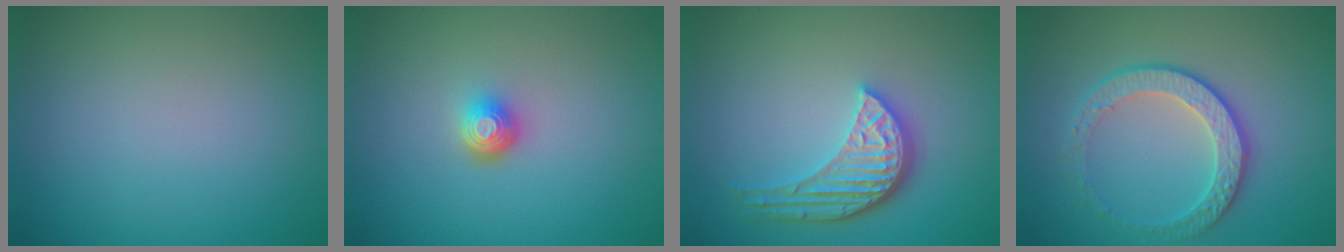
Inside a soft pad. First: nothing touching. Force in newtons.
{"total": 1.9, "press": 1.4, "slide": 1.3}
{"total": 4.7, "press": 3.7, "slide": 2.9}
{"total": 3.9, "press": 3.5, "slide": 1.8}